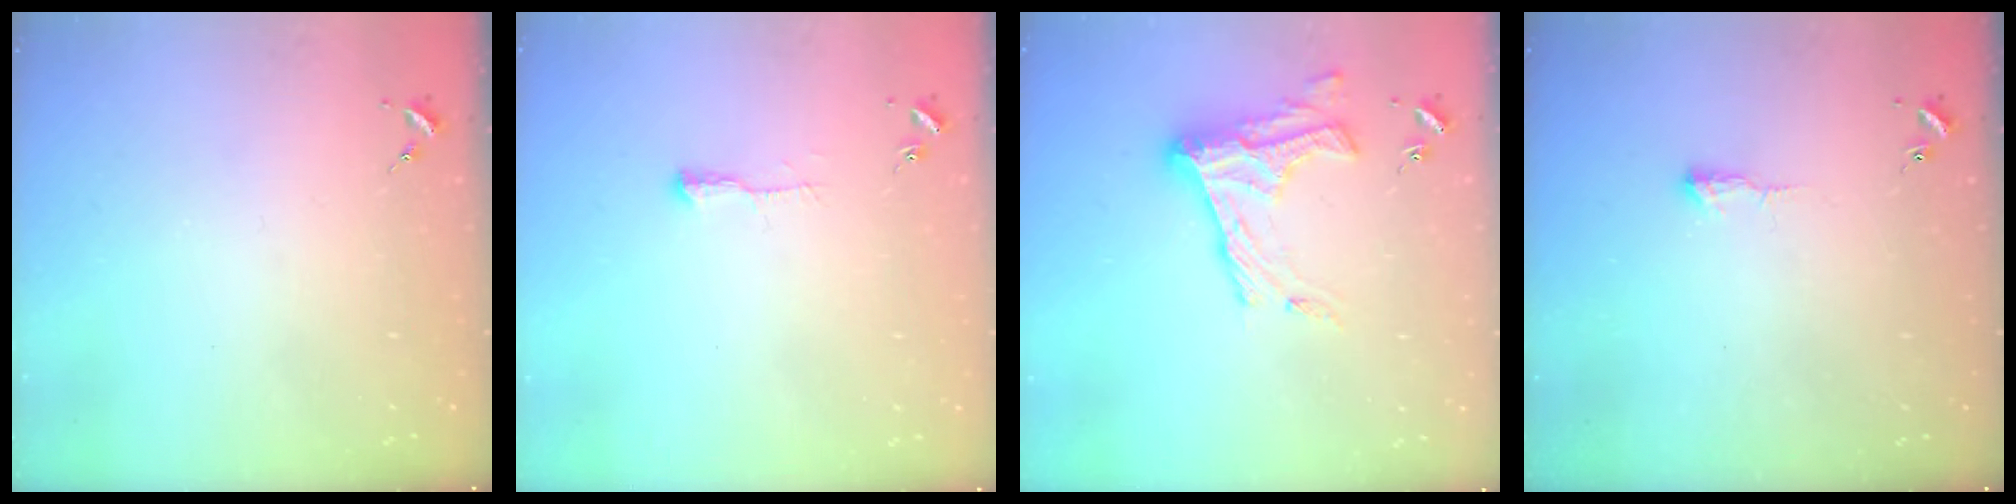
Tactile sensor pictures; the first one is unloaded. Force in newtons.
{"total": 4.6, "press": 4.6, "slide": 0.7}
{"total": 15.9, "press": 15.9, "slide": 0.9}
{"total": 3.8, "press": 3.8, "slide": 0.8}